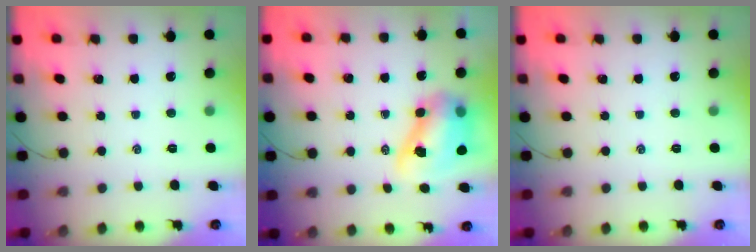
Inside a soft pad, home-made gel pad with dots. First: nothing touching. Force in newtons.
{"total": 10.7, "press": 10.3, "slide": 2.8}
{"total": 0.0}